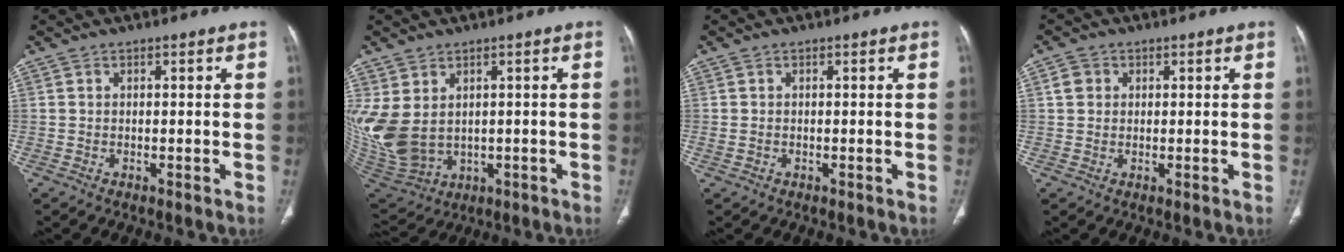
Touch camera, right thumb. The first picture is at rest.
{"total": 12.8, "force": [1.3, 9.3, 8.7], "torque": [-0.206, -0.009, 0.061]}
{"total": 0.8, "force": [-0.2, 0.6, 0.5], "torque": [-0.017, 0.005, 0.001]}
{"total": 2.5, "force": [0.6, 2.2, 0.9], "torque": [-0.004, 0.004, 0.008]}